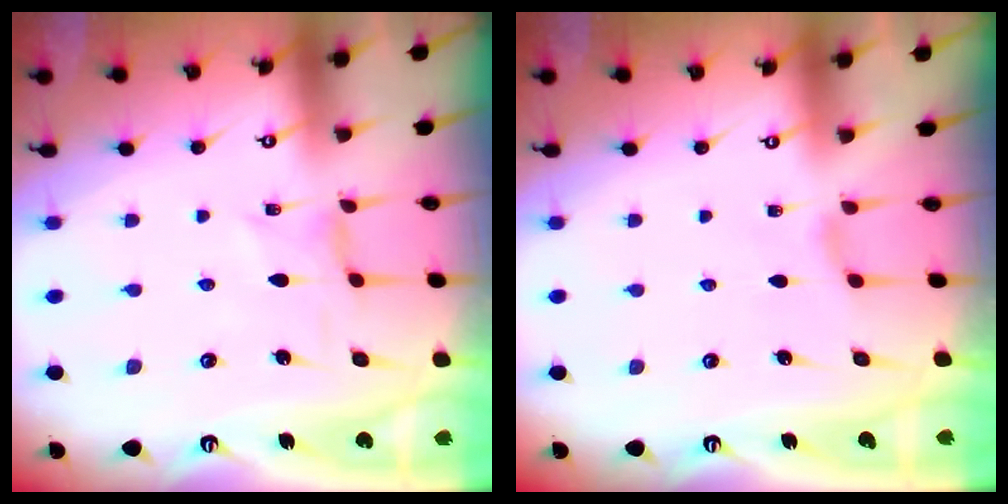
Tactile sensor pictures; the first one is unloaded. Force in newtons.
{"total": 2.4, "press": 2.3, "slide": 0.6}